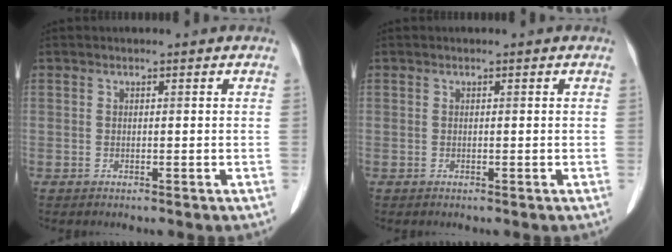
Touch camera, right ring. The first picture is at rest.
{"total": 0.0}